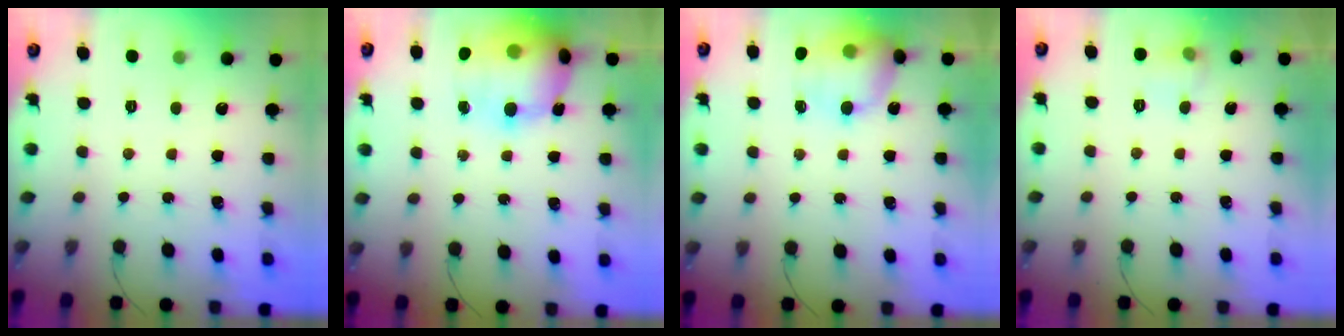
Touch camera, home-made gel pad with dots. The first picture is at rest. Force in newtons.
{"total": 18.9, "press": 18.7, "slide": 3.1}
{"total": 16.0, "press": 15.8, "slide": 2.6}
{"total": 6.3, "press": 6.1, "slide": 1.4}